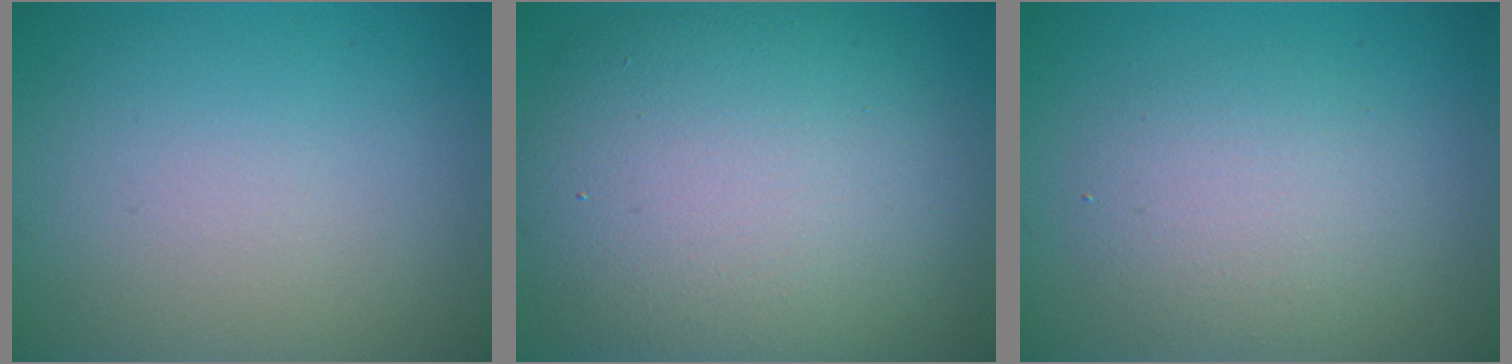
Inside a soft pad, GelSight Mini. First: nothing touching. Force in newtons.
{"total": 12.6, "press": 12.6, "slide": 0.9}
{"total": 3.6, "press": 3.6, "slide": 0.3}